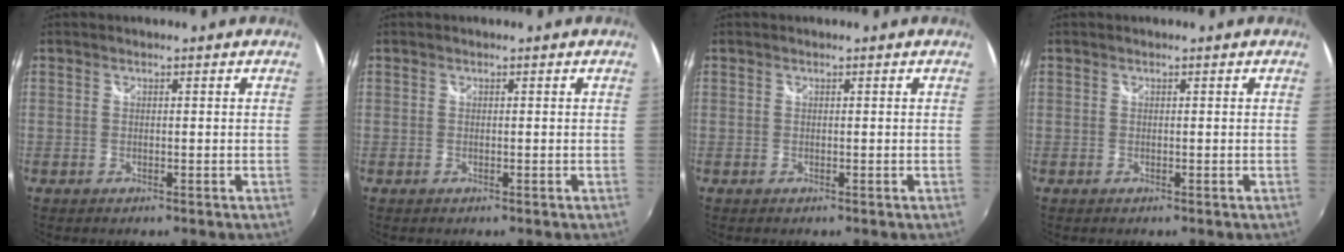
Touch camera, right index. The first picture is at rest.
{"total": 0.0}
{"total": 0.0}
{"total": 0.0}